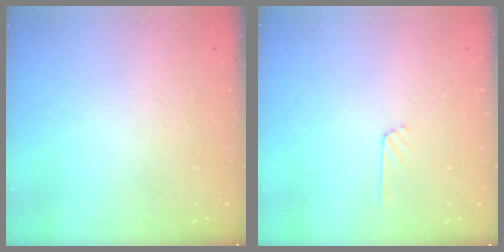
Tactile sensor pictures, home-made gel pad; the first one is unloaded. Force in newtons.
{"total": 4.5, "press": 4.5, "slide": 0.5}